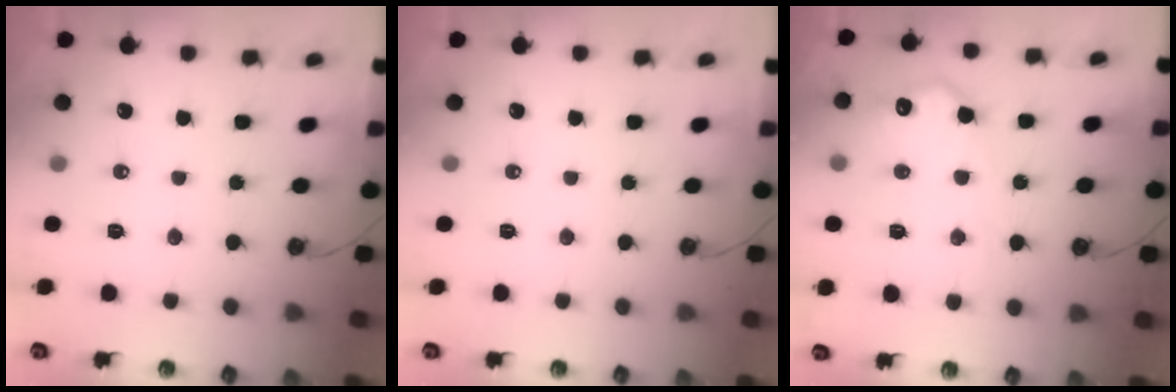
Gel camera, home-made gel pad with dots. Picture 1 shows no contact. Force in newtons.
{"total": 0.0}
{"total": 13.6, "press": 13.6, "slide": 0.8}